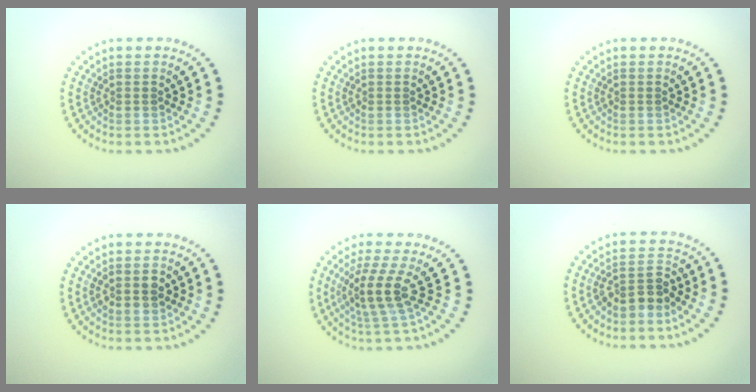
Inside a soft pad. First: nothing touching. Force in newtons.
{"total": 0.0}
{"total": 0.0}
{"total": 1.4, "press": 1.4, "slide": 0.2}
{"total": 3.5, "press": 2.8, "slide": 2.1}
{"total": 2.7, "press": 2.4, "slide": 1.2}